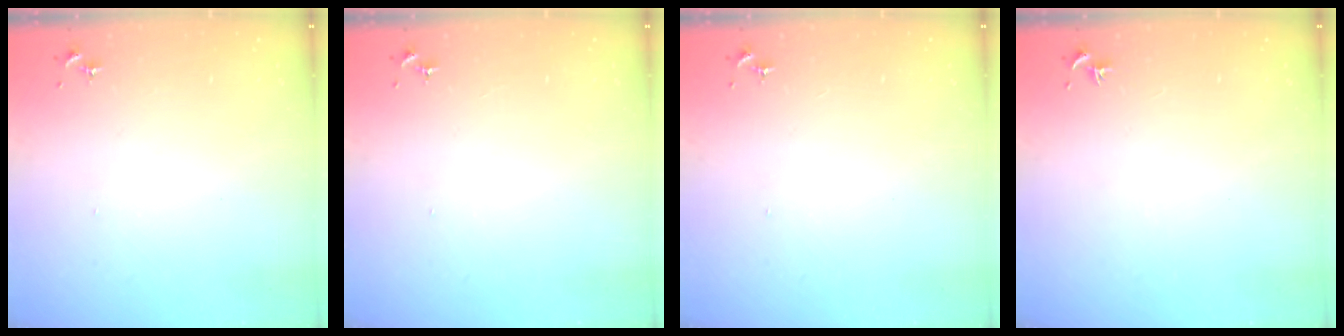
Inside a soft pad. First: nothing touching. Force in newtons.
{"total": 0.0}
{"total": 0.0}
{"total": 0.0}